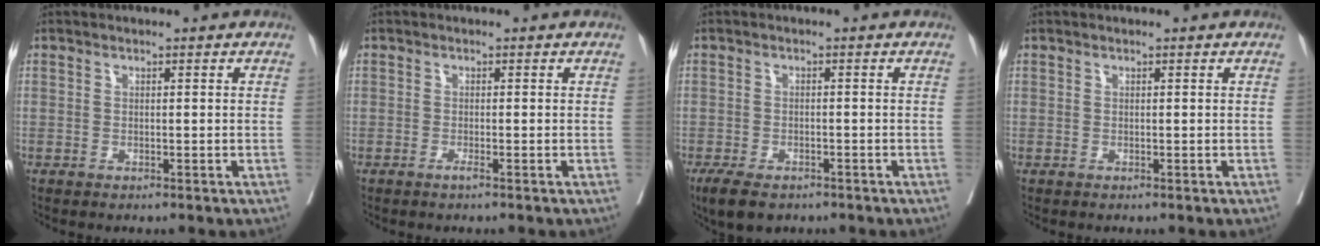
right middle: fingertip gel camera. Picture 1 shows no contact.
{"total": 0.8, "force": [-0.5, -0.2, 0.5], "torque": [-0.015, -0.003, -0.010]}
{"total": 5.4, "force": [-3.9, 2.3, 2.9], "torque": [-0.052, -0.010, -0.060]}
{"total": 0.0}